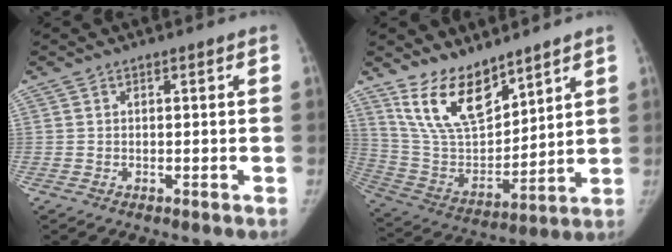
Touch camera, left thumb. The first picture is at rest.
{"total": 15.6, "force": [11.1, 7.0, 8.5], "torque": [-0.119, -0.067, 0.229]}